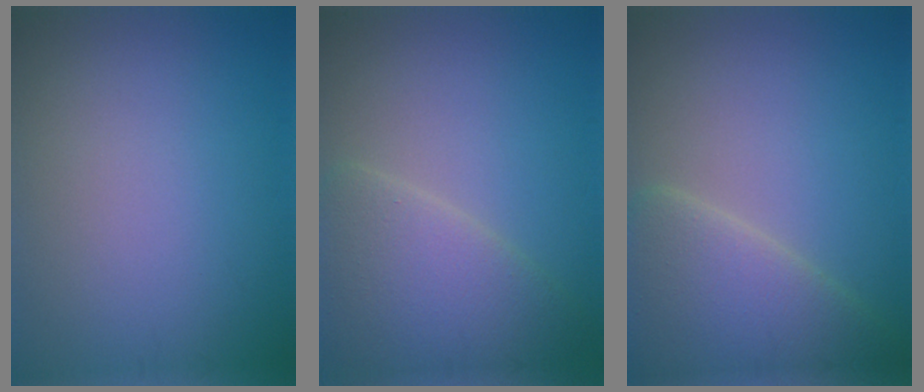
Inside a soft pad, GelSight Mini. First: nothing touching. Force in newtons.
{"total": 5.7, "press": 5.7, "slide": 0.2}
{"total": 6.9, "press": 6.8, "slide": 0.5}